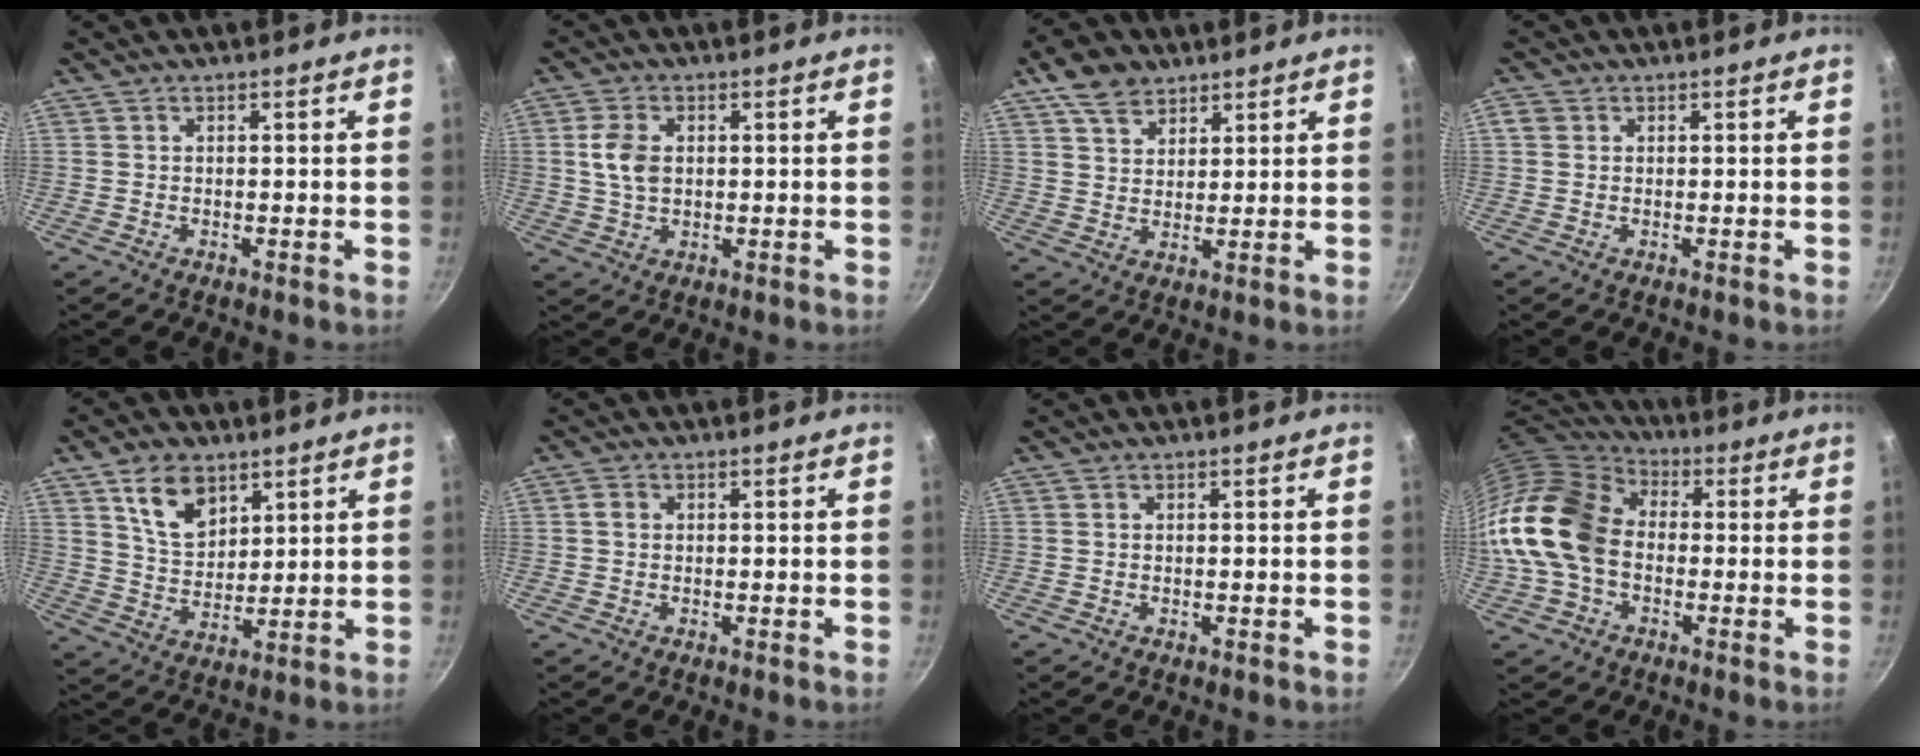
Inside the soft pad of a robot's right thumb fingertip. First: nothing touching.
{"total": 5.8, "force": [0.9, 3.9, 4.2], "torque": [-0.077, 0.002, 0.016]}
{"total": 7.9, "force": [5.1, 5.0, 3.3], "torque": [-0.040, -0.013, 0.093]}
{"total": 2.0, "force": [0.5, 1.8, 0.8], "torque": [-0.010, 0.003, 0.008]}
{"total": 9.5, "force": [5.3, 5.9, 5.3], "torque": [-0.067, -0.026, 0.107]}
{"total": 1.4, "force": [0.2, 1.2, 0.7], "torque": [-0.011, 0.007, 0.002]}
{"total": 0.0}
{"total": 18.8, "force": [-1.5, 13.8, 12.7], "torque": [-0.236, 0.042, -0.043]}